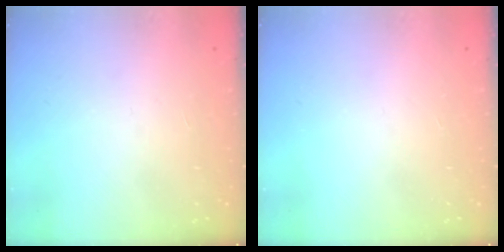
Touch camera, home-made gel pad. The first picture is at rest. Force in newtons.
{"total": 0.0}